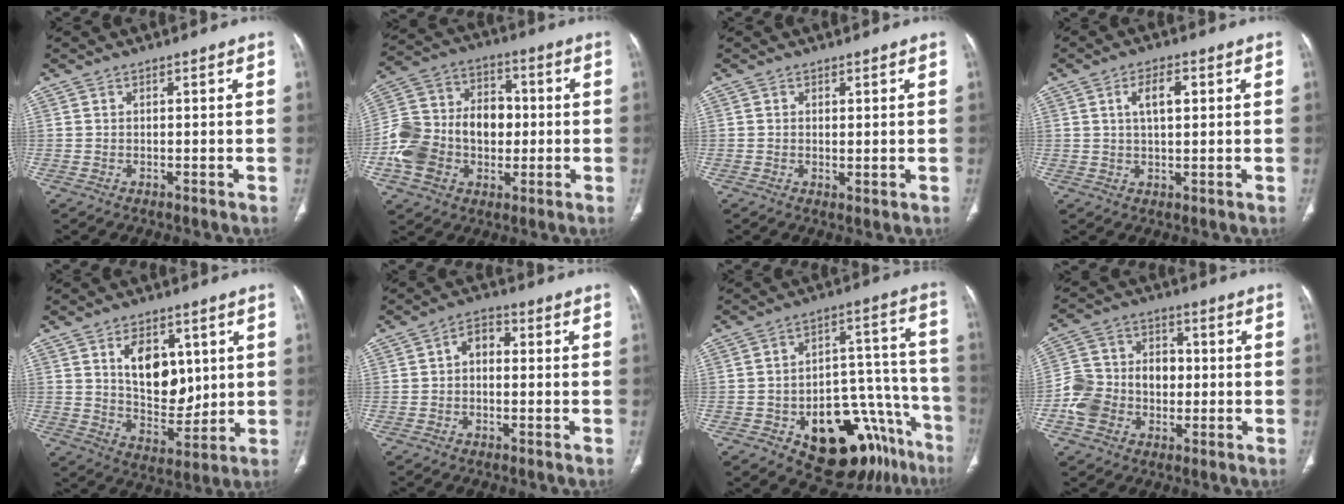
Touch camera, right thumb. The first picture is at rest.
{"total": 18.5, "force": [-2.4, 13.8, 12.1], "torque": [-0.204, 0.040, -0.038]}
{"total": 1.1, "force": [0.1, 0.4, 1.0], "torque": [-0.025, -0.007, 0.004]}
{"total": 5.0, "force": [1.4, 2.3, 4.2], "torque": [-0.072, 0.004, 0.023]}
{"total": 12.6, "force": [3.6, 7.9, 9.1], "torque": [-0.102, -0.028, 0.072]}
{"total": 4.1, "force": [-0.1, 2.9, 3.0], "torque": [-0.034, 0.016, -0.014]}
{"total": 23.3, "force": [-12.7, 11.9, 15.4], "torque": [-0.124, 0.103, -0.170]}
{"total": 12.3, "force": [-2.1, 9.9, 6.9], "torque": [-0.103, 0.039, -0.043]}